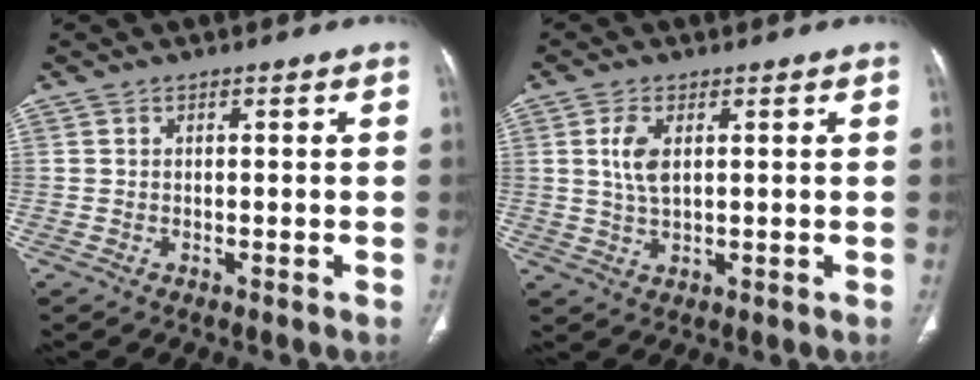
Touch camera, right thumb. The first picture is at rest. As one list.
[{"total": 4.9, "force": [1.3, 2.4, 4.1], "torque": [-0.087, -0.004, 0.030]}]